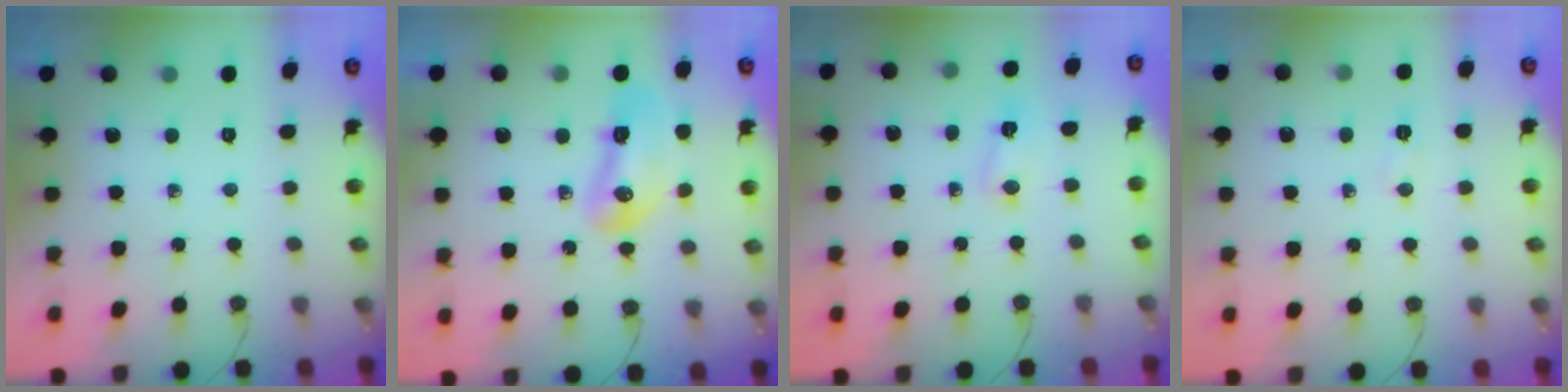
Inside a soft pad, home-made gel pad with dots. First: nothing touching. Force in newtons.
{"total": 10.4, "press": 10.2, "slide": 1.7}
{"total": 2.4, "press": 2.1, "slide": 1.1}
{"total": 4.0, "press": 3.9, "slide": 0.6}